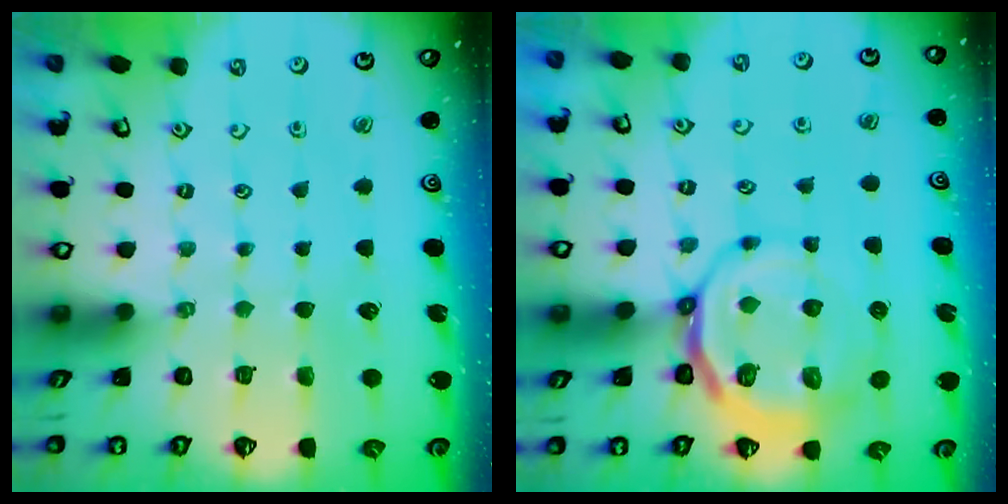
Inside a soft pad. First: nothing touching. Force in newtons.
{"total": 10.8, "press": 10.4, "slide": 2.7}